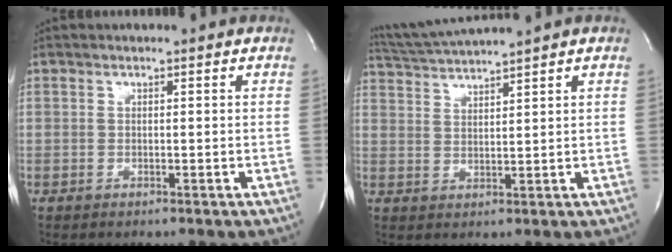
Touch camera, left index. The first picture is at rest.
{"total": 6.6, "force": [6.1, -1.9, 1.9], "torque": [-0.042, 0.006, 0.116]}